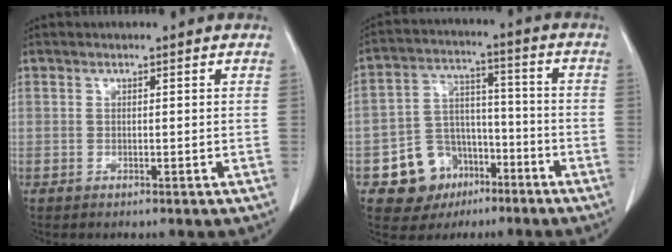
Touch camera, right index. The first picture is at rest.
{"total": 10.1, "force": [-5.0, 8.3, 2.9], "torque": [-0.047, 0.027, -0.074]}